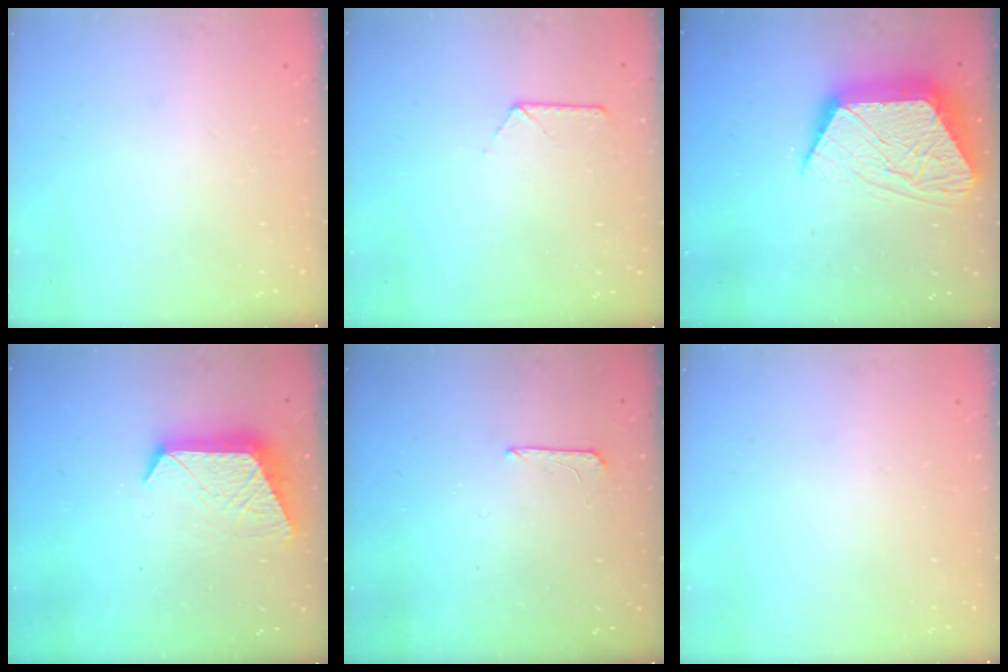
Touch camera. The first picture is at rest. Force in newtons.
{"total": 6.0, "press": 6.0, "slide": 0.5}
{"total": 18.1, "press": 18.1, "slide": 1.2}
{"total": 10.7, "press": 10.7, "slide": 0.8}
{"total": 5.1, "press": 5.1, "slide": 0.4}
{"total": 0.0}